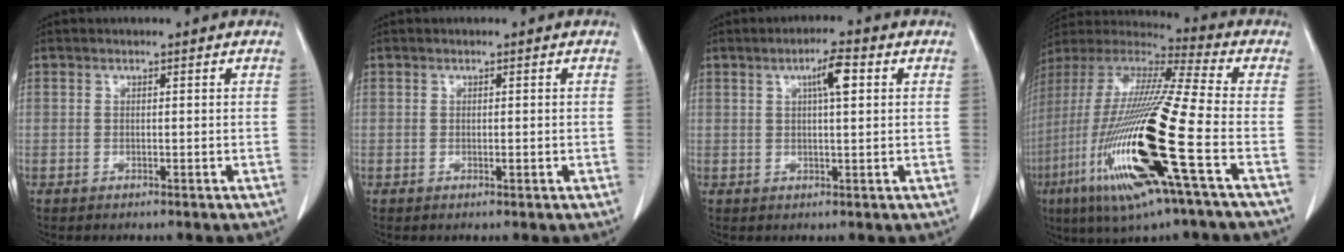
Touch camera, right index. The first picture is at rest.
{"total": 0.7, "force": [-0.1, 0.2, 0.6], "torque": [-0.009, -0.001, 0.002]}
{"total": 4.4, "force": [1.5, 0.6, 4.1], "torque": [-0.072, 0.005, 0.025]}
{"total": 24.4, "force": [-7.8, 1.3, 23.1], "torque": [-0.490, -0.043, -0.151]}